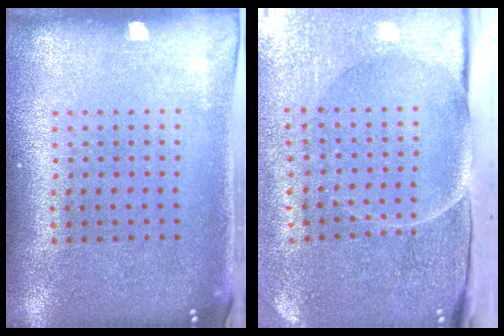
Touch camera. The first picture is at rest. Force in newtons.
{"total": 4.9, "press": 3.9, "slide": 2.9}